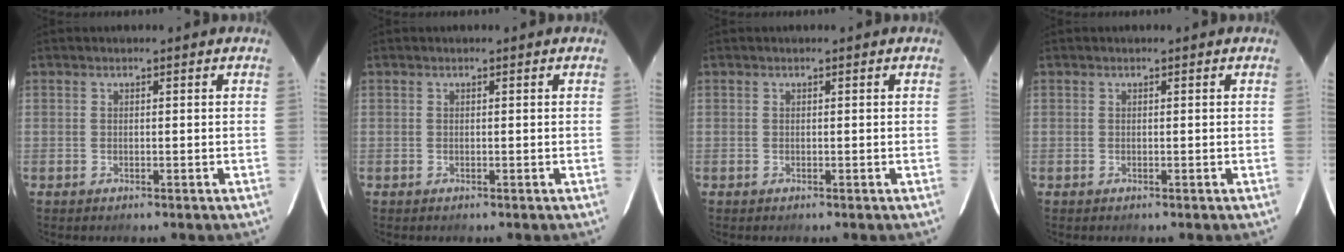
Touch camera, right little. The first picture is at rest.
{"total": 0.0}
{"total": 0.0}
{"total": 0.0}